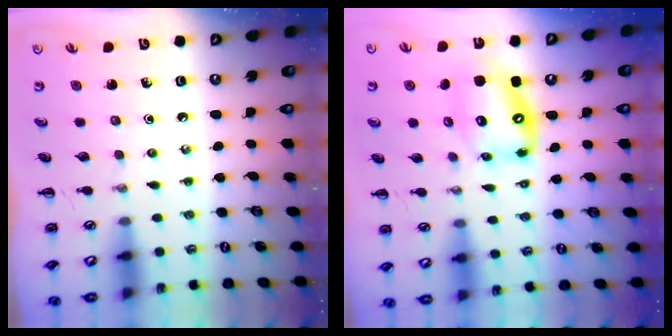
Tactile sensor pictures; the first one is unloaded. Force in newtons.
{"total": 13.3, "press": 12.8, "slide": 3.5}